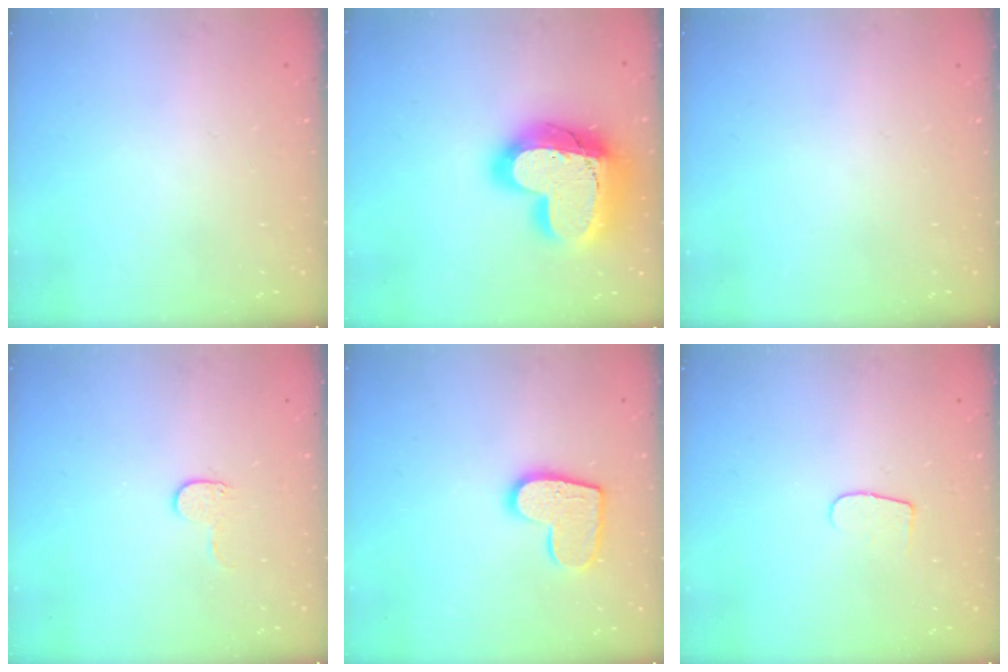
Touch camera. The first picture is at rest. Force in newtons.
{"total": 25.8, "press": 25.7, "slide": 1.9}
{"total": 0.0}
{"total": 4.1, "press": 4.1, "slide": 0.4}
{"total": 12.7, "press": 12.6, "slide": 0.8}
{"total": 5.2, "press": 5.1, "slide": 0.6}